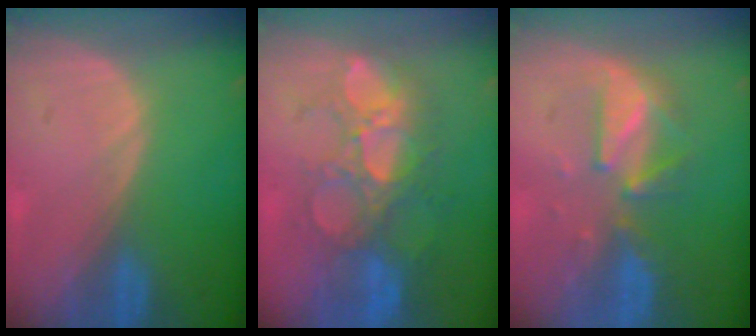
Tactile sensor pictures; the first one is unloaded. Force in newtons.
{"total": 10.5, "press": 9.3, "slide": 4.8}
{"total": 6.0, "press": 6.0, "slide": 0.6}